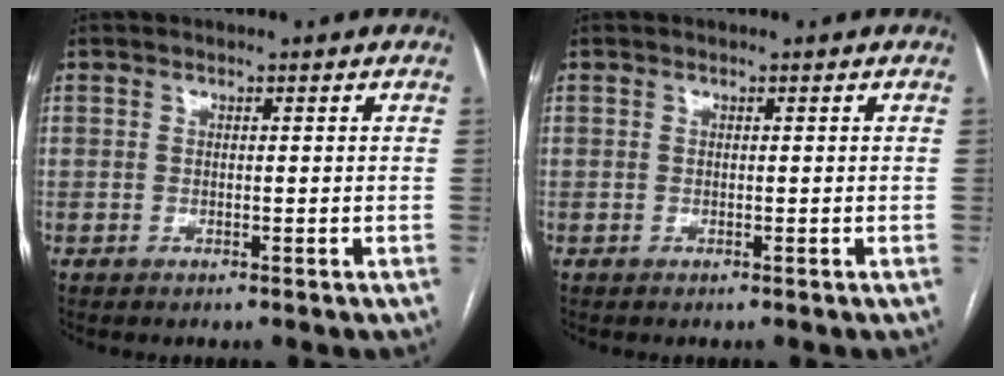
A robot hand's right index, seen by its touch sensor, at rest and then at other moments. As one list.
[{"total": 0.0}]